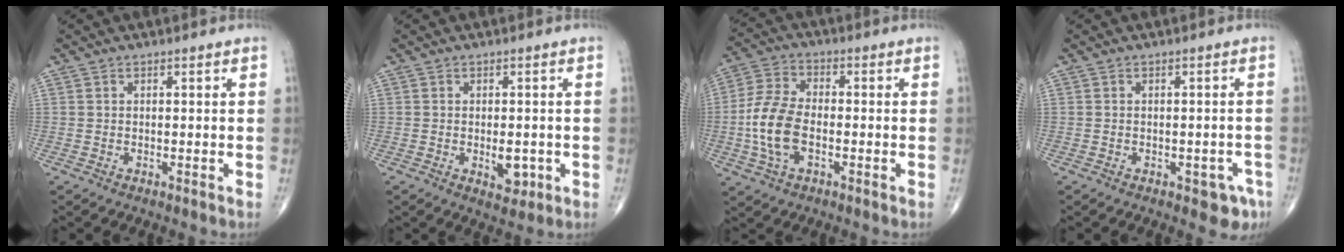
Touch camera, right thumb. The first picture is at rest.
{"total": 4.1, "force": [-0.9, 2.3, 3.3], "torque": [-0.033, -0.003, -0.006]}
{"total": 10.8, "force": [-2.1, 6.0, 8.8], "torque": [-0.183, 0.017, -0.047]}
{"total": 4.0, "force": [-2.0, 2.2, 2.7], "torque": [-0.016, 0.011, -0.020]}